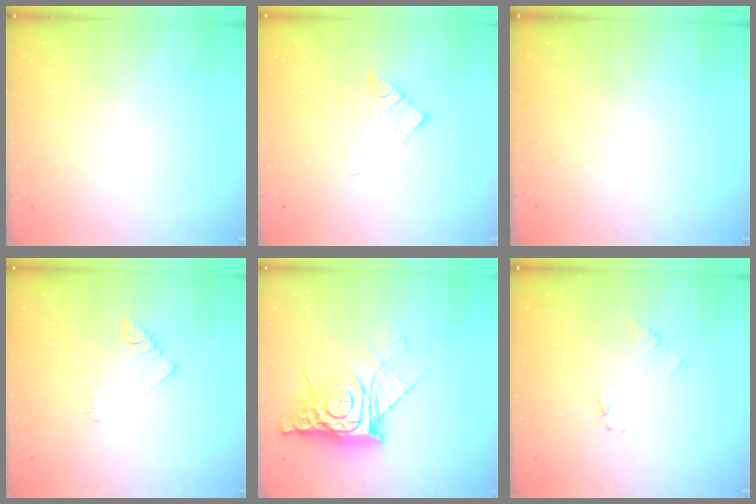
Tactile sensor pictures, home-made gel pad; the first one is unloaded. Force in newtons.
{"total": 3.7, "press": 3.7, "slide": 0.1}
{"total": 0.0}
{"total": 2.5, "press": 2.5, "slide": 0.4}
{"total": 13.7, "press": 13.6, "slide": 1.5}
{"total": 2.1, "press": 2.1, "slide": 0.1}